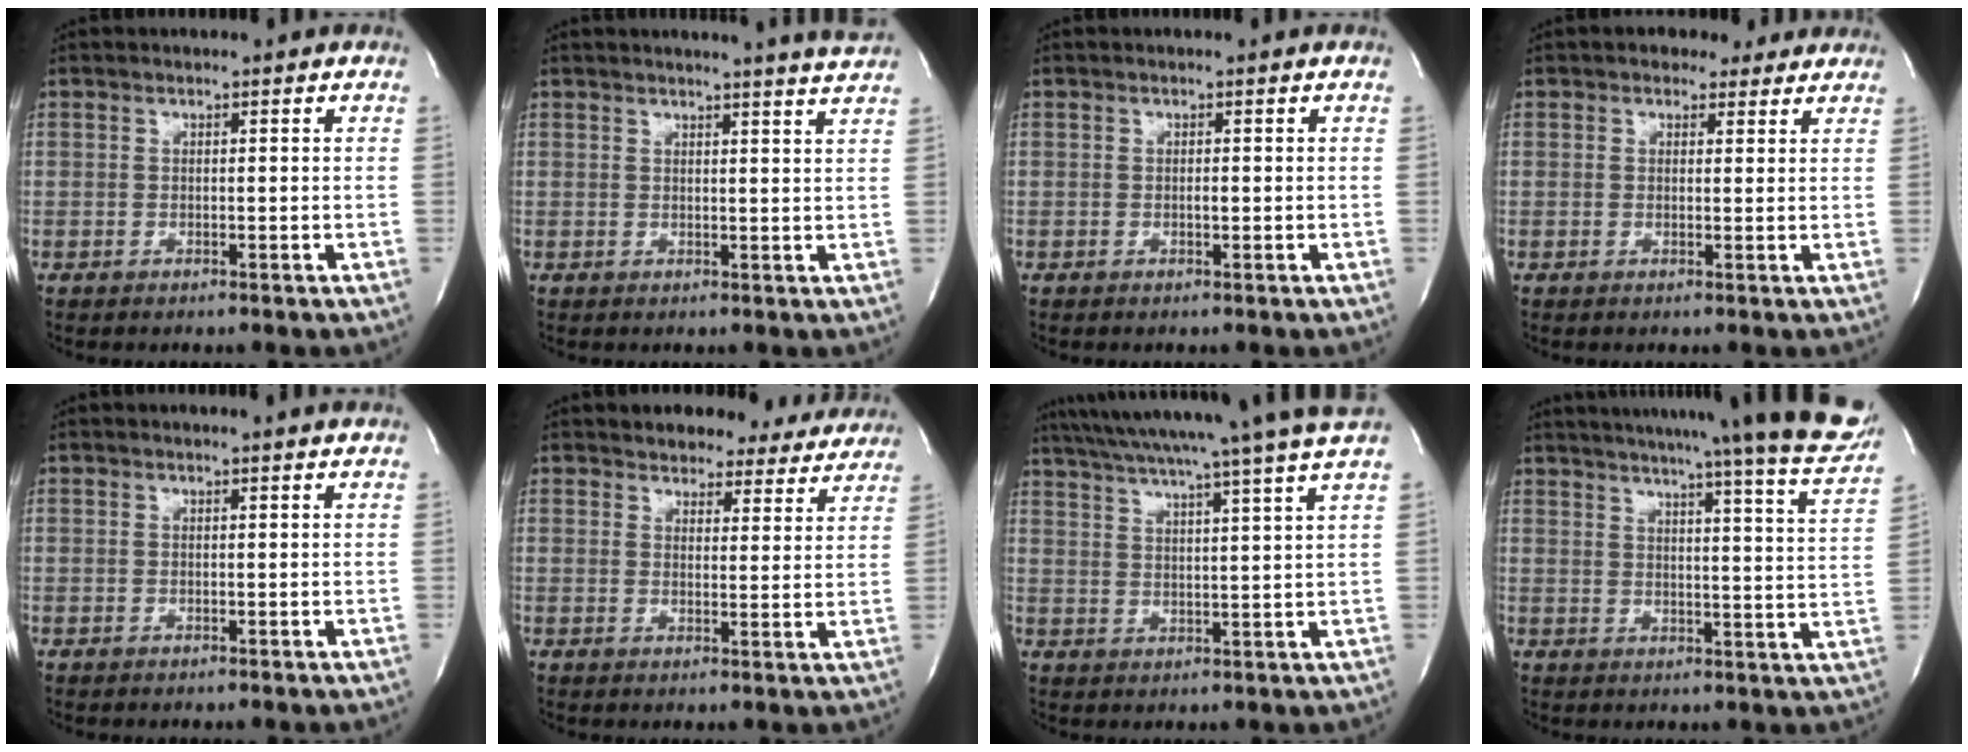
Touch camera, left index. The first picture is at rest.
{"total": 6.7, "force": [6.2, -1.4, 2.0], "torque": [-0.028, -0.026, 0.055]}
{"total": 0.5, "force": [-0.3, 0.1, 0.4], "torque": [-0.006, -0.003, -0.006]}
{"total": 3.8, "force": [2.9, 2.2, 1.1], "torque": [-0.008, 0.009, 0.031]}
{"total": 1.6, "force": [1.5, -0.5, 0.4], "torque": [-0.014, -0.004, 0.014]}
{"total": 12.1, "force": [11.0, 4.4, 2.1], "torque": [0.004, -0.016, 0.112]}
{"total": 20.9, "force": [18.0, -1.9, 10.5], "torque": [-0.180, -0.021, 0.245]}
{"total": 27.7, "force": [24.5, 0.4, 12.9], "torque": [-0.193, -0.075, 0.292]}